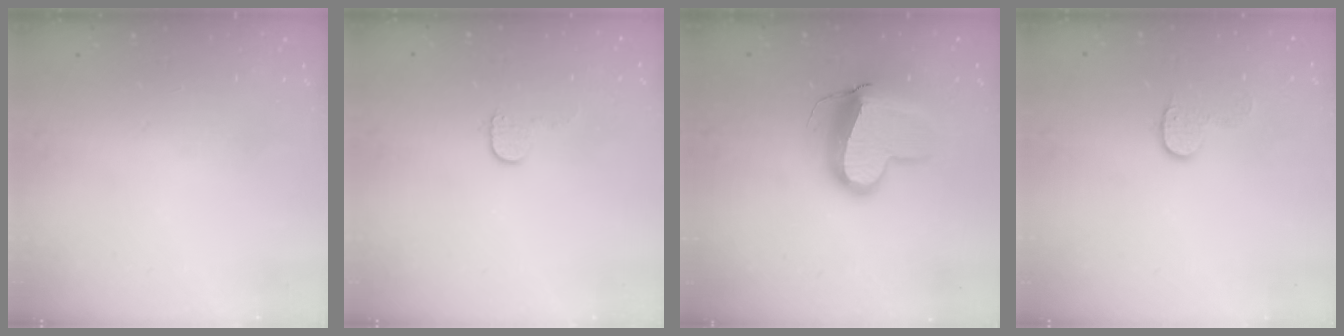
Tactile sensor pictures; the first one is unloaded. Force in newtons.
{"total": 5.0, "press": 4.9, "slide": 0.5}
{"total": 14.4, "press": 14.3, "slide": 1.6}
{"total": 6.9, "press": 6.9, "slide": 0.1}